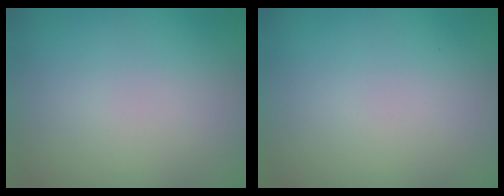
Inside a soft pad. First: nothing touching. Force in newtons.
{"total": 0.0}